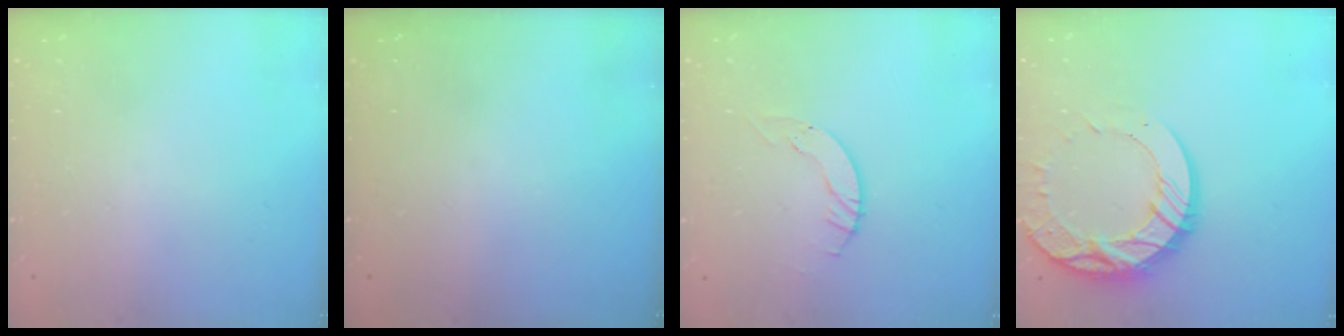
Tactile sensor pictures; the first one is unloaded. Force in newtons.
{"total": 0.0}
{"total": 4.0, "press": 4.0, "slide": 0.4}
{"total": 16.6, "press": 16.5, "slide": 1.3}